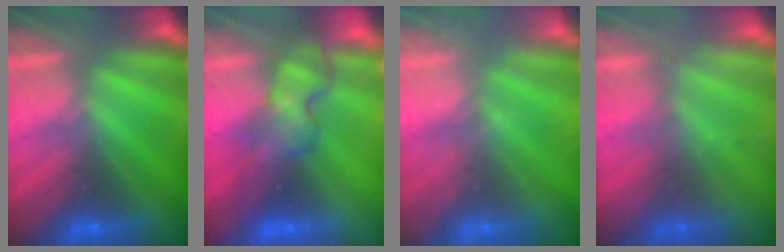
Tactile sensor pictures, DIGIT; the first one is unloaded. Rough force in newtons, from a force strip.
{"total": 4.0}
{"total": 2.4}
{"total": 2.3}